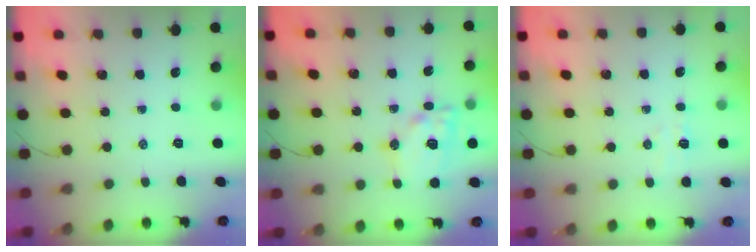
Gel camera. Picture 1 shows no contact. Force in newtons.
{"total": 16.1, "press": 15.8, "slide": 2.9}
{"total": 4.5, "press": 4.3, "slide": 1.2}